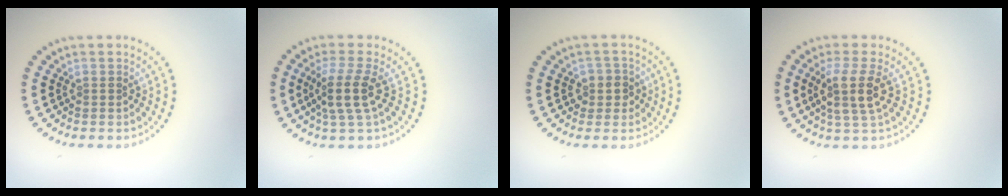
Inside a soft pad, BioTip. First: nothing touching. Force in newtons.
{"total": 3.3, "press": 2.6, "slide": 2.1}
{"total": 1.8, "press": 1.7, "slide": 0.8}
{"total": 3.3, "press": 2.7, "slide": 1.9}